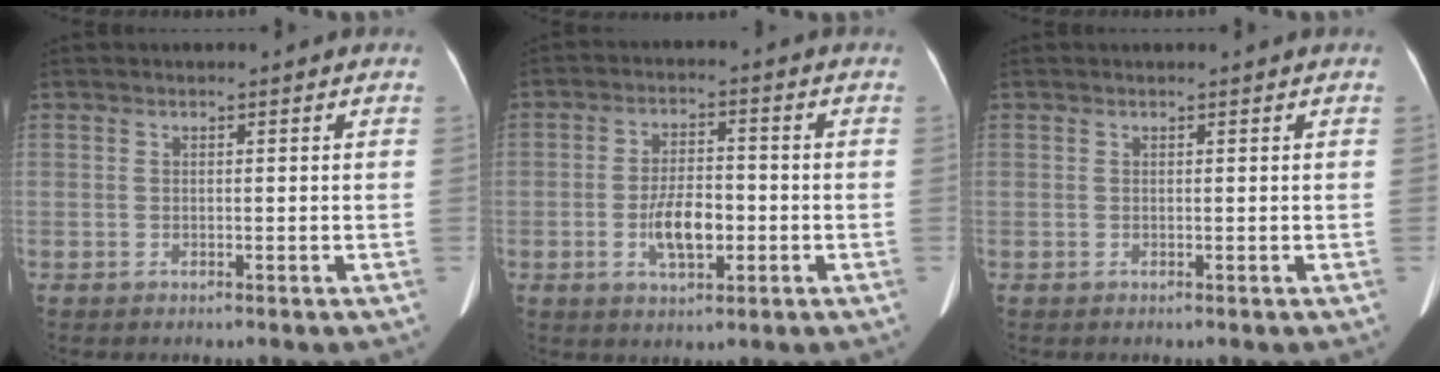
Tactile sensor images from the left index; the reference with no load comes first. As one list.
[{"total": 6.4, "force": [-1.7, 2.8, 5.4], "torque": [-0.106, 0.003, -0.028]}, {"total": 0.7, "force": [0.6, 0.0, 0.2], "torque": [-0.005, 0.002, 0.011]}]